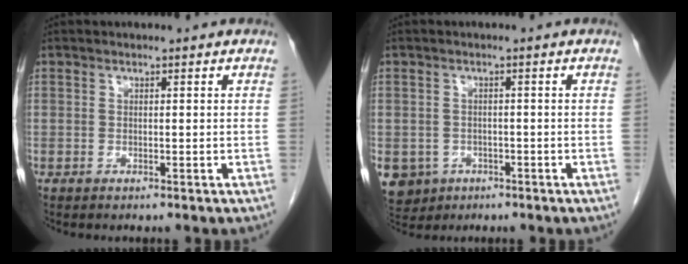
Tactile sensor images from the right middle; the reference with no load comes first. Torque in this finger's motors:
{"motor_torque": [0.55, -0.45, 0.32, 0.05]}